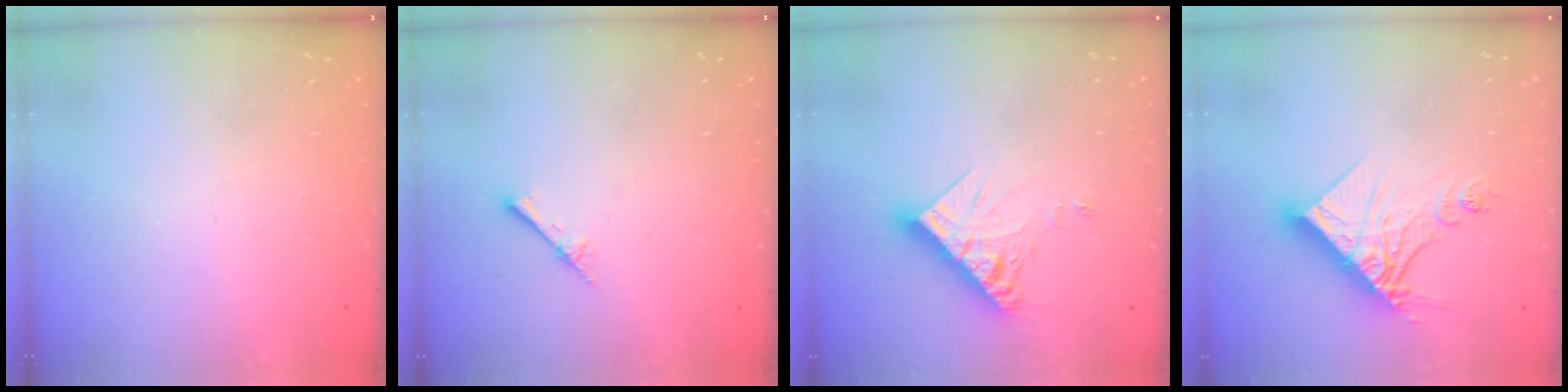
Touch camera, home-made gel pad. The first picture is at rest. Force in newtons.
{"total": 2.4, "press": 2.4, "slide": 0.3}
{"total": 11.4, "press": 11.3, "slide": 1.2}
{"total": 14.3, "press": 14.2, "slide": 1.4}